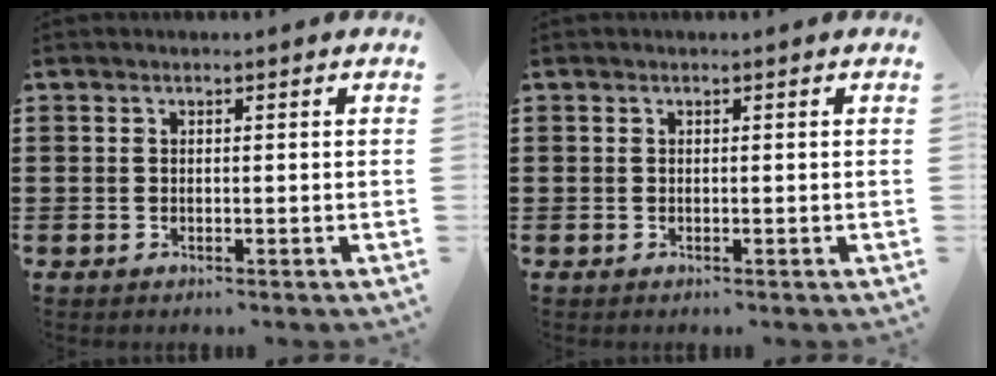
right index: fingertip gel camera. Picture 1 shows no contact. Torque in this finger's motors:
{"motor_torque": [0.00, 0.00, 0.00, -0.01]}